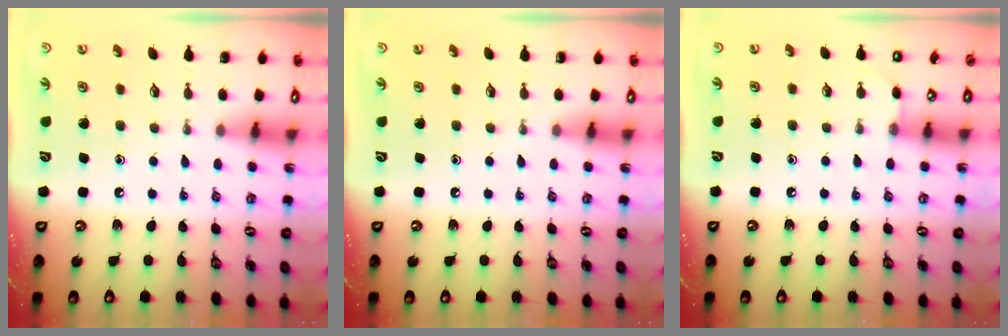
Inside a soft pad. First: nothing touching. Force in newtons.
{"total": 0.0}
{"total": 3.2, "press": 3.2, "slide": 0.4}